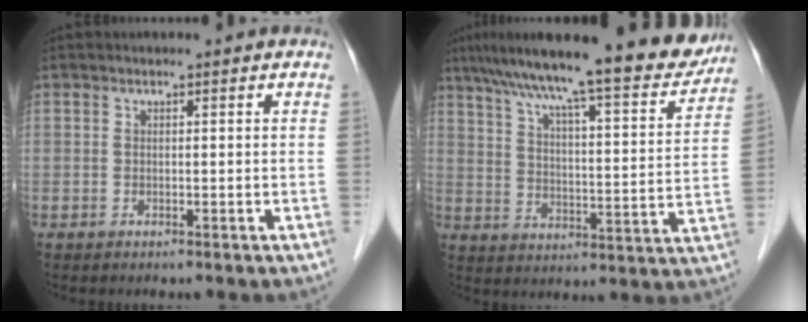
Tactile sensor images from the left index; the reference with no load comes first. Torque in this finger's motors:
{"motor_torque": [0.24, -0.43, 0.92, 0.21]}